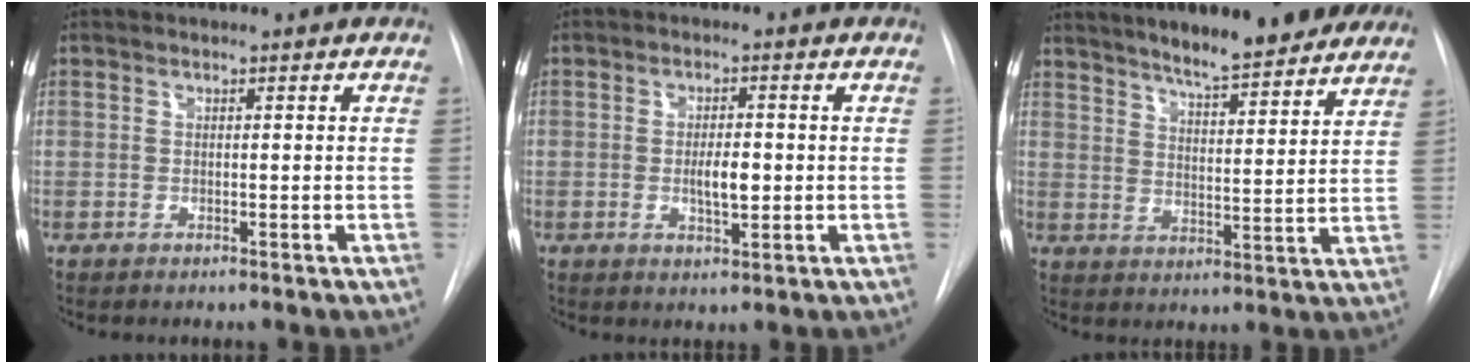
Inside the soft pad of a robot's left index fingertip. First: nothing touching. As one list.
[{"total": 4.0, "force": [-0.4, 1.4, 3.8], "torque": [-0.063, -0.001, -0.004]}, {"total": 17.0, "force": [14.2, 2.3, 9.0], "torque": [-0.130, 0.008, 0.193]}]